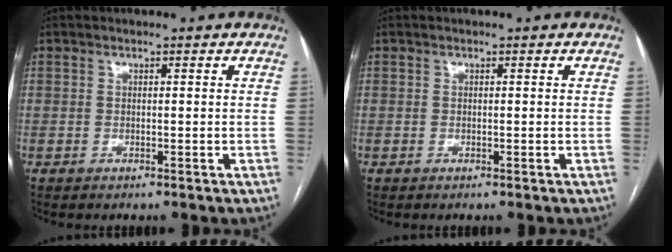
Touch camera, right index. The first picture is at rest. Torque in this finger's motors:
{"motor_torque": [0.00, 0.00, 0.01, 0.01]}